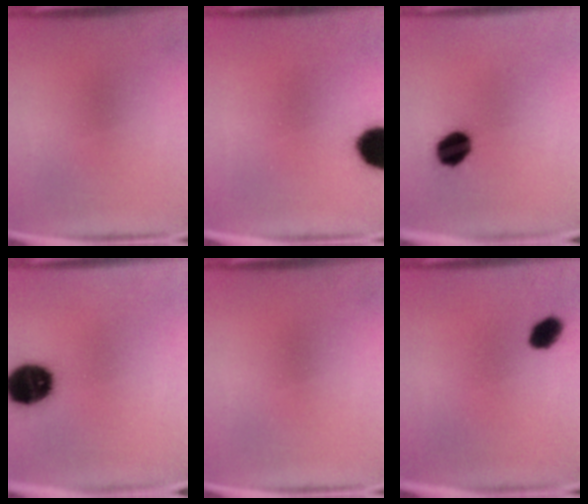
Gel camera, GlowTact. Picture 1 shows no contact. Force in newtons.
{"total": 12.0}
{"total": 8.9}
{"total": 14.8}
{"total": 0.0}
{"total": 4.5}